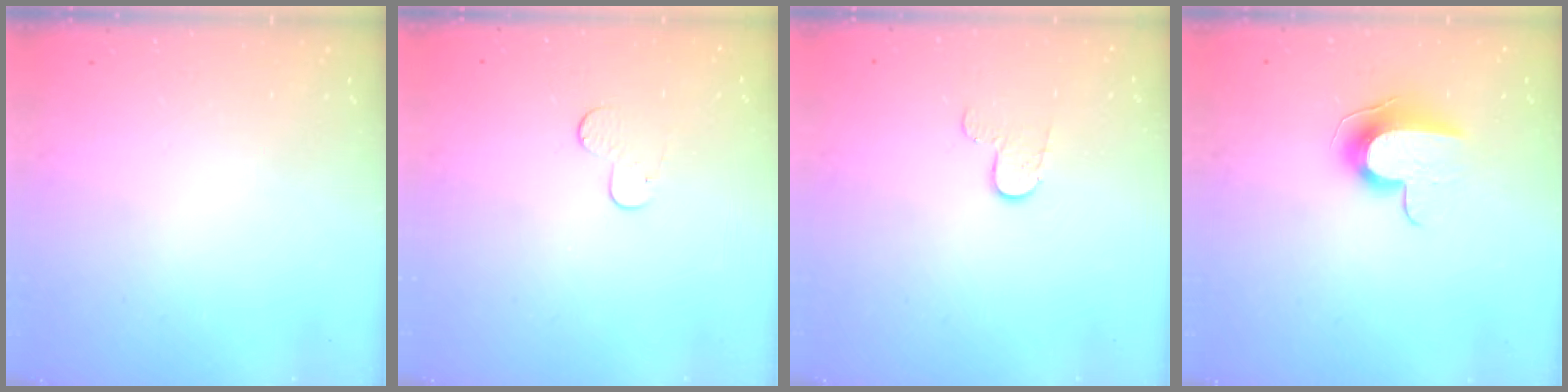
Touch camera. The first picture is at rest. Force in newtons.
{"total": 4.9, "press": 4.8, "slide": 0.5}
{"total": 5.7, "press": 5.7, "slide": 0.5}
{"total": 9.0, "press": 9.0, "slide": 0.5}